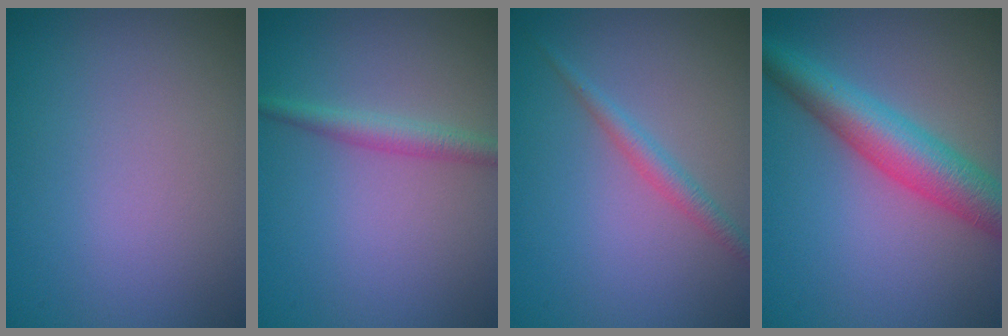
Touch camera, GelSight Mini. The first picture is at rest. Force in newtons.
{"total": 2.1, "press": 2.1, "slide": 0.0}
{"total": 1.7, "press": 1.7, "slide": 0.0}
{"total": 6.4, "press": 6.4, "slide": 0.1}